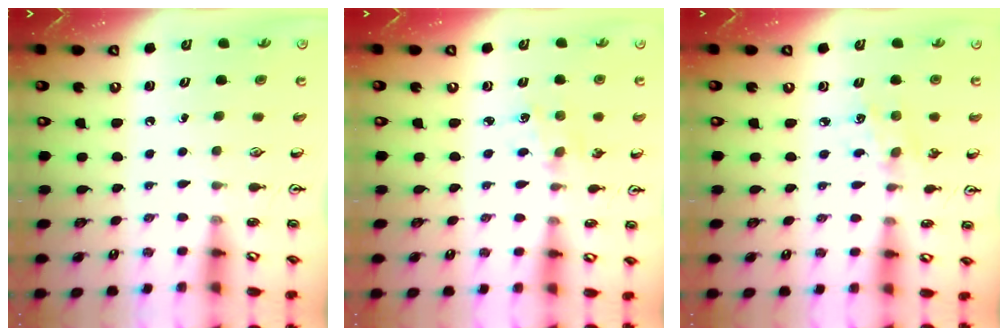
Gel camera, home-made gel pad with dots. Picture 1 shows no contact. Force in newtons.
{"total": 2.0, "press": 2.0, "slide": 0.3}
{"total": 3.4, "press": 3.2, "slide": 1.2}